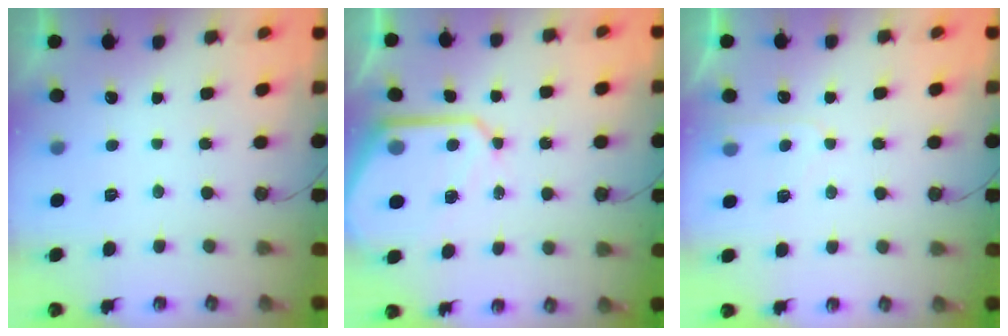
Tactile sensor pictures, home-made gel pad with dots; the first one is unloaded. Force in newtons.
{"total": 13.0, "press": 12.9, "slide": 1.3}
{"total": 5.3, "press": 5.2, "slide": 0.6}